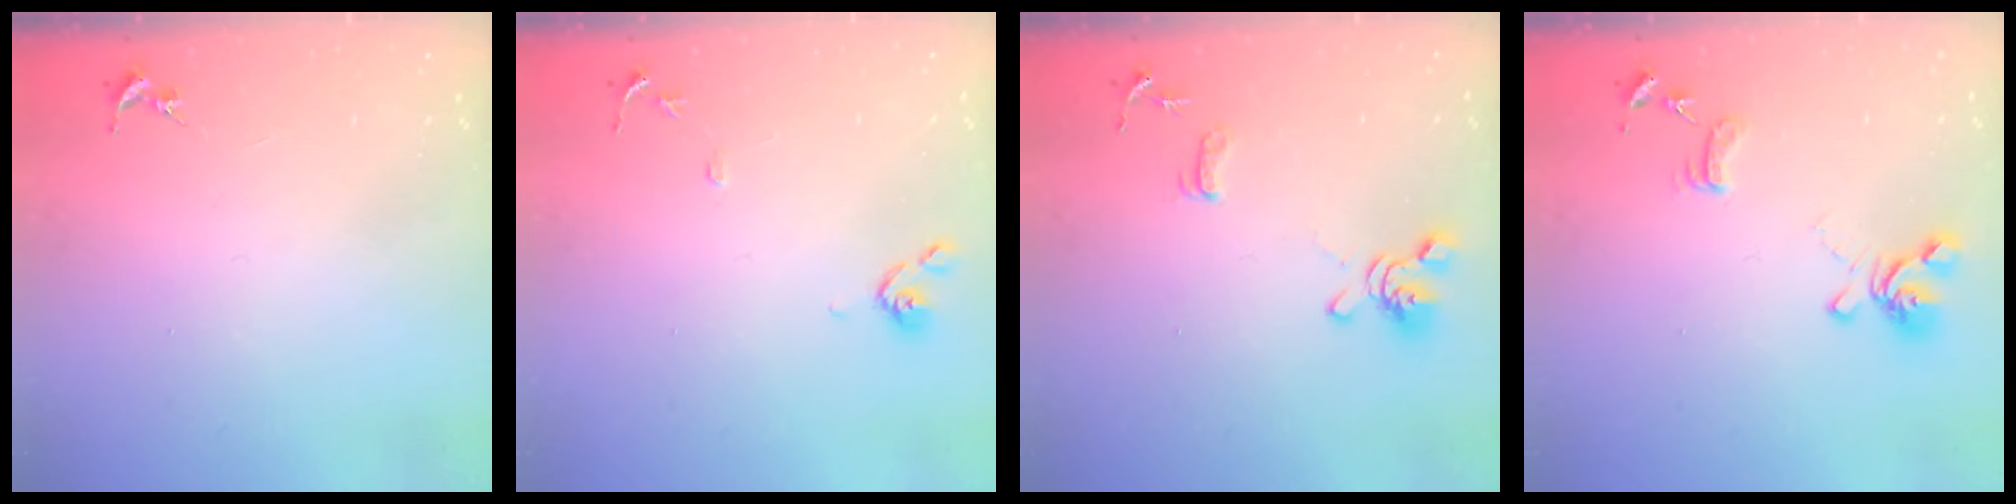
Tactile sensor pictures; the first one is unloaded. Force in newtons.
{"total": 8.6, "press": 8.6, "slide": 0.7}
{"total": 11.5, "press": 11.4, "slide": 1.6}
{"total": 13.1, "press": 13.0, "slide": 1.2}